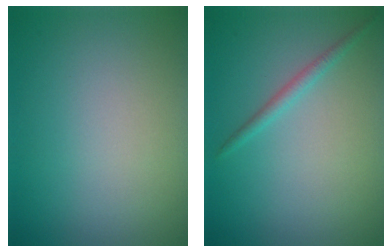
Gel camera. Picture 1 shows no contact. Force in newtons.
{"total": 1.3, "press": 1.3, "slide": 0.0}